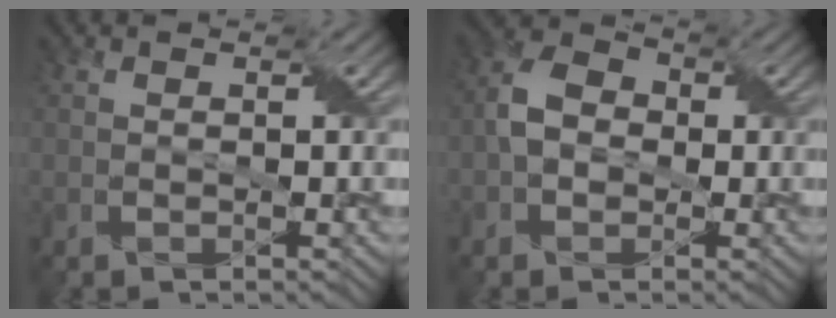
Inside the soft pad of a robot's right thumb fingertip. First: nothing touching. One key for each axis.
{"total": 4.6, "fx": -0.6, "fy": 3.7, "fz": 2.7, "tx": -0.057, "ty": 0.009, "tz": -0.018}